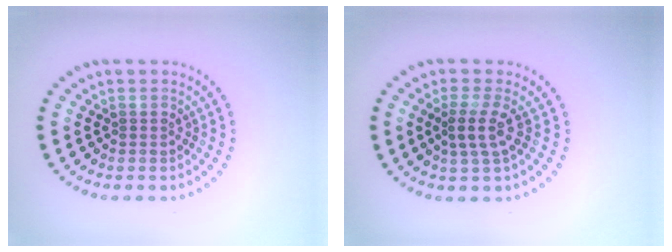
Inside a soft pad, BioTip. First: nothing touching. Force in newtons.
{"total": 2.4, "press": 1.8, "slide": 1.6}